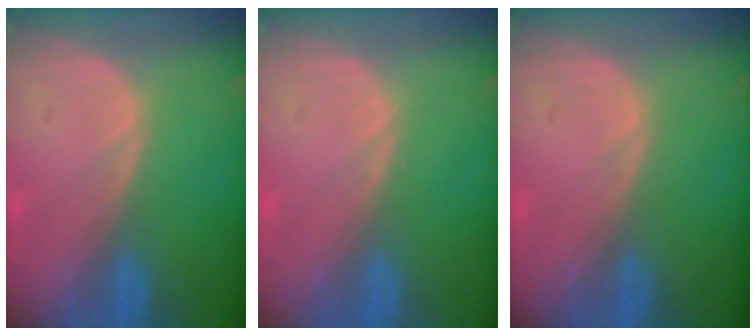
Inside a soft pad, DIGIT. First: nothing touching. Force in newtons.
{"total": 0.0}
{"total": 0.0}